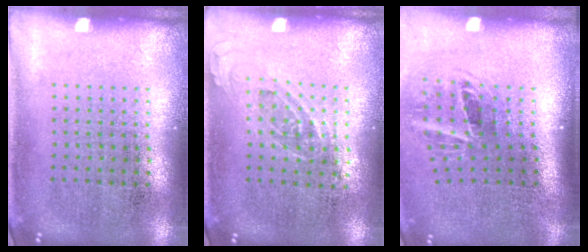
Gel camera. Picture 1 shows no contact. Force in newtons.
{"total": 0.7, "press": 0.6, "slide": 0.3}
{"total": 2.0, "press": 1.2, "slide": 1.6}